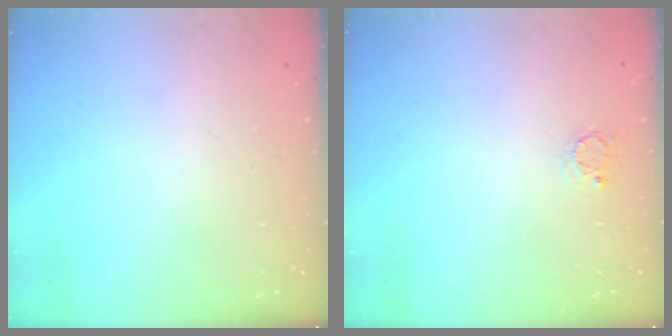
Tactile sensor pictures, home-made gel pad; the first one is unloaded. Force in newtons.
{"total": 2.0, "press": 2.0, "slide": 0.4}